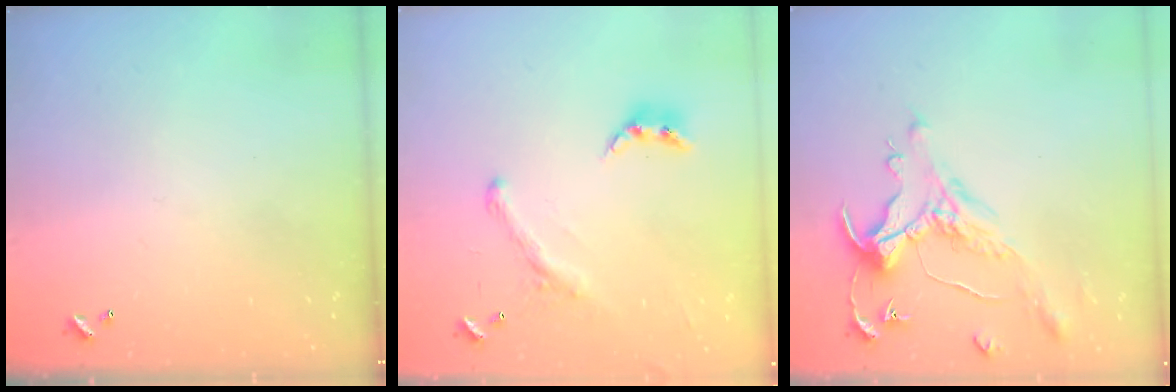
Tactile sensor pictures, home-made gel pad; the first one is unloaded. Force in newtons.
{"total": 2.0, "press": 1.5, "slide": 1.2}
{"total": 0.9, "press": 0.2, "slide": 0.9}